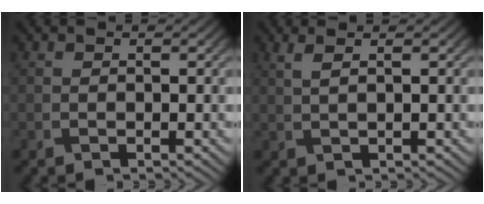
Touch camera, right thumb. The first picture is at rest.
{"total": 2.1, "force": [1.1, 0.5, 1.7], "torque": [-0.032, 0.005, 0.018]}